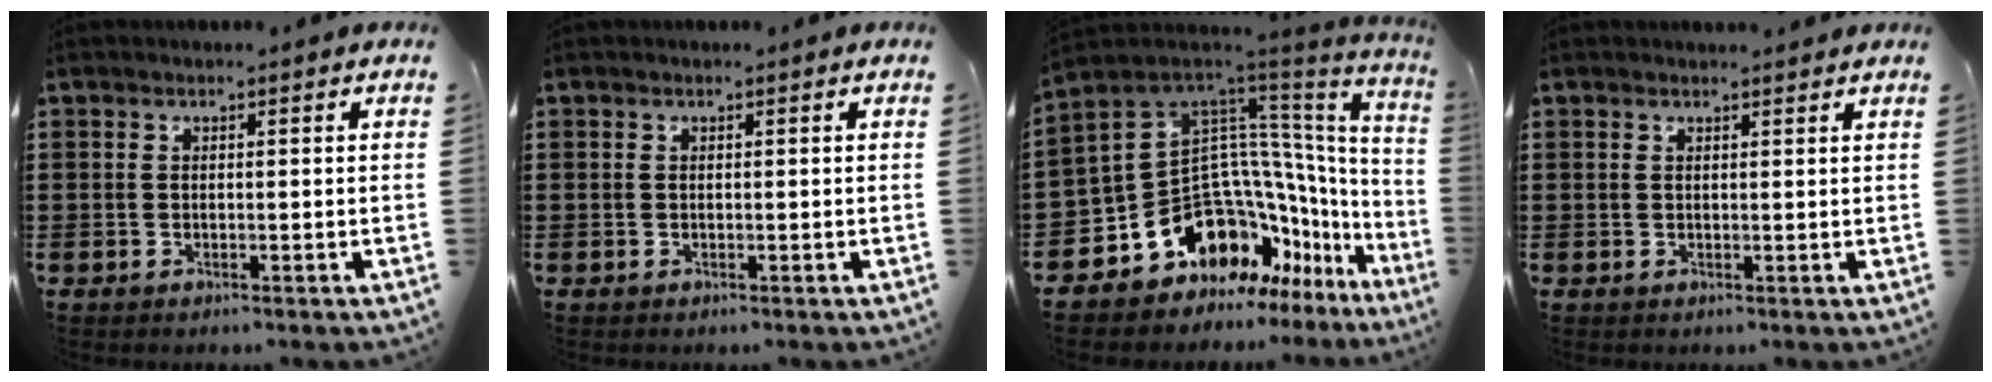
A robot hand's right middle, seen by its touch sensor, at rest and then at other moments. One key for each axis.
{"total": 0.0}
{"total": 14.5, "fx": -6.3, "fy": 10.5, "fz": 7.7, "tx": -0.194, "ty": -0.013, "tz": -0.092}
{"total": 0.9, "fx": 0.9, "fy": 0.0, "fz": 0.0, "tx": 0.005, "ty": -0.006, "tz": 0.015}